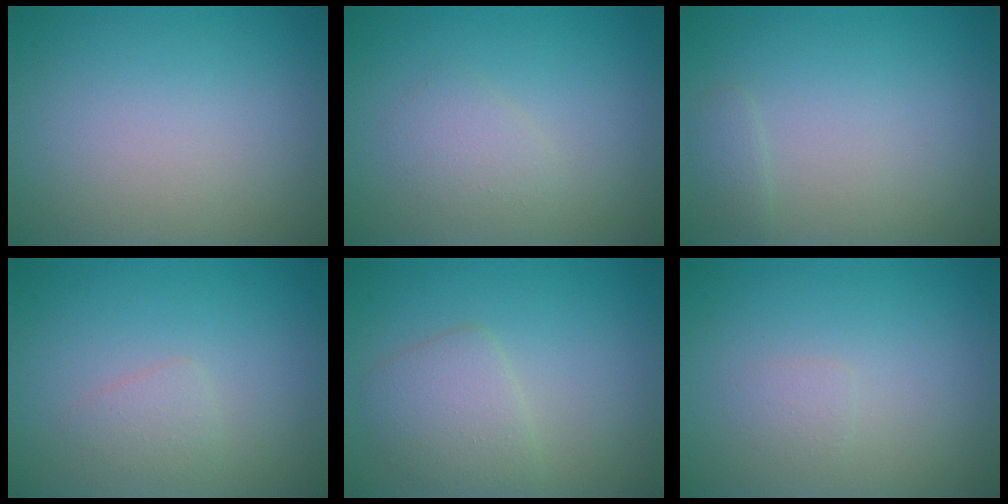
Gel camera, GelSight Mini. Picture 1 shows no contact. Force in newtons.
{"total": 1.6, "press": 1.6, "slide": 0.1}
{"total": 0.9, "press": 0.9, "slide": 0.0}
{"total": 1.2, "press": 1.2, "slide": 0.0}
{"total": 2.9, "press": 2.9, "slide": 0.2}
{"total": 0.9, "press": 0.9, "slide": 0.0}